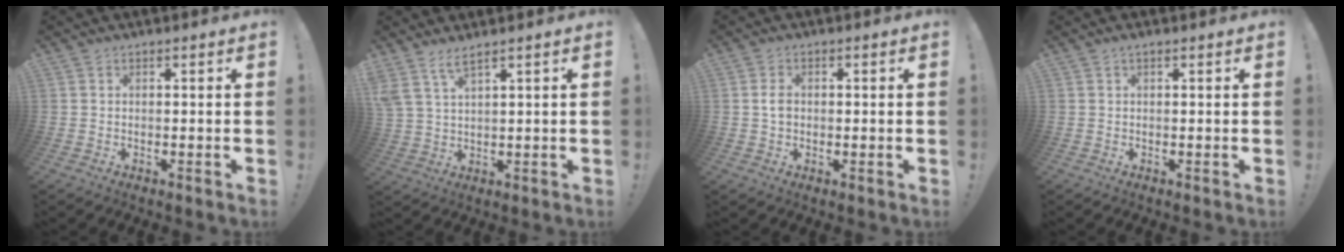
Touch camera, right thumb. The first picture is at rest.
{"total": 4.9, "force": [3.9, 0.6, 3.0], "torque": [-0.065, -0.016, 0.074]}
{"total": 2.7, "force": [-0.1, 1.9, 1.8], "torque": [-0.026, 0.003, -0.004]}
{"total": 1.0, "force": [0.5, 0.0, 0.8], "torque": [-0.011, -0.003, 0.008]}